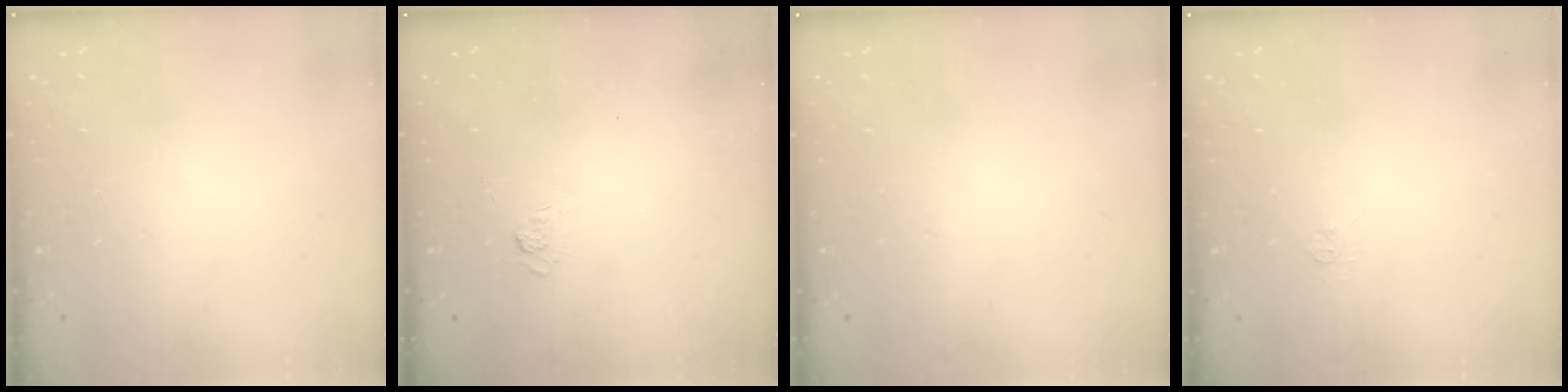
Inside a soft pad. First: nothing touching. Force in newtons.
{"total": 2.2, "press": 1.8, "slide": 1.3}
{"total": 0.0}
{"total": 3.1, "press": 3.0, "slide": 0.4}